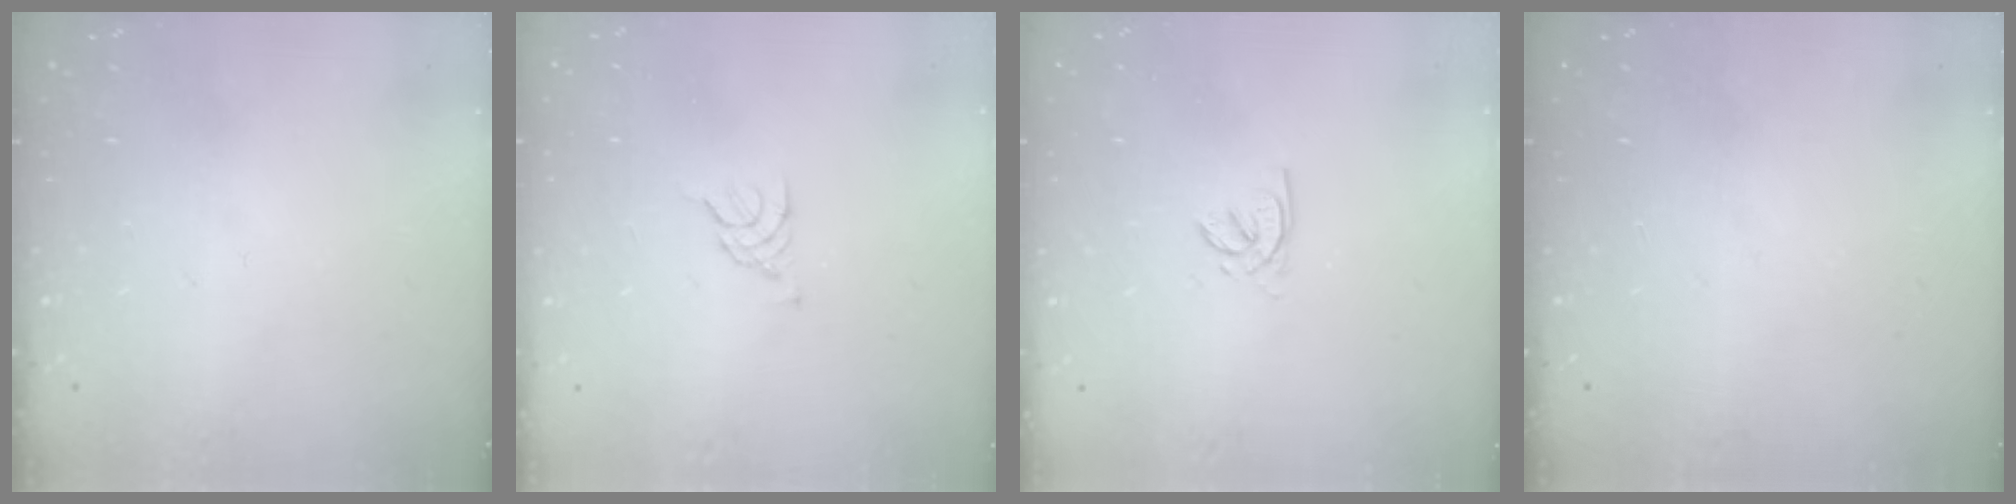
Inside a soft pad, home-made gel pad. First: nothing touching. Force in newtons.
{"total": 0.8, "press": 0.7, "slide": 0.3}
{"total": 1.4, "press": 1.4, "slide": 0.2}
{"total": 0.0}